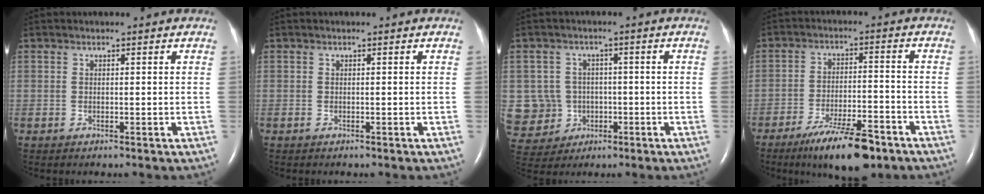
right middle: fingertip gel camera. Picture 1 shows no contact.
{"total": 0.0}
{"total": 13.7, "force": [-1.9, 13.0, 3.8], "torque": [-0.133, 0.033, -0.007]}
{"total": 11.0, "force": [-7.7, 1.9, 7.6], "torque": [-0.131, -0.017, -0.126]}